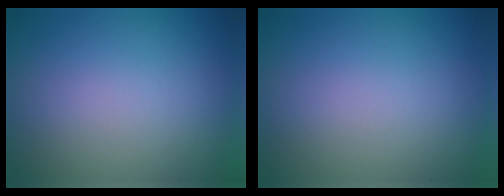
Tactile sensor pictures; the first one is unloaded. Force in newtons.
{"total": 0.0}